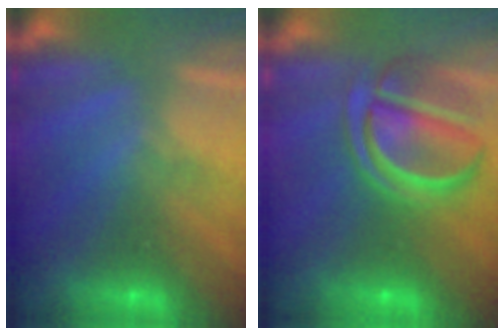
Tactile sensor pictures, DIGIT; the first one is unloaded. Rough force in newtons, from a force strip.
{"total": 6.9}